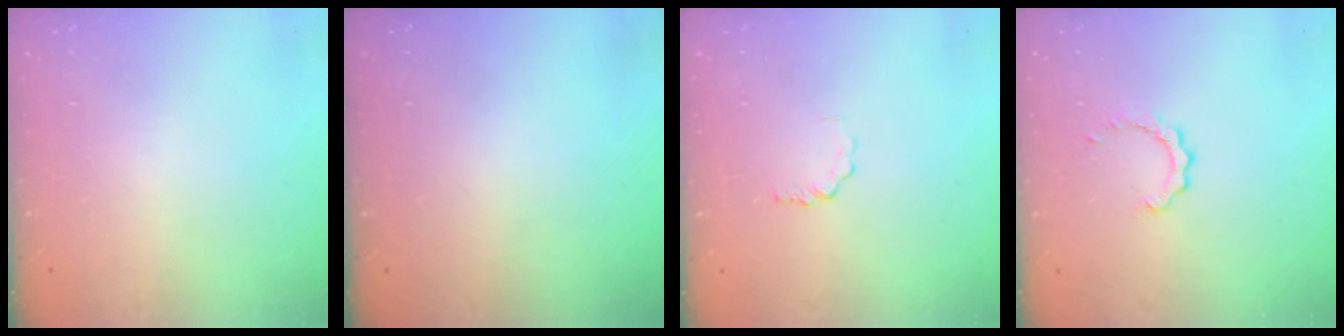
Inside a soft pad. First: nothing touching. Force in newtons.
{"total": 0.0}
{"total": 1.4, "press": 1.4, "slide": 0.2}
{"total": 2.8, "press": 2.8, "slide": 0.3}